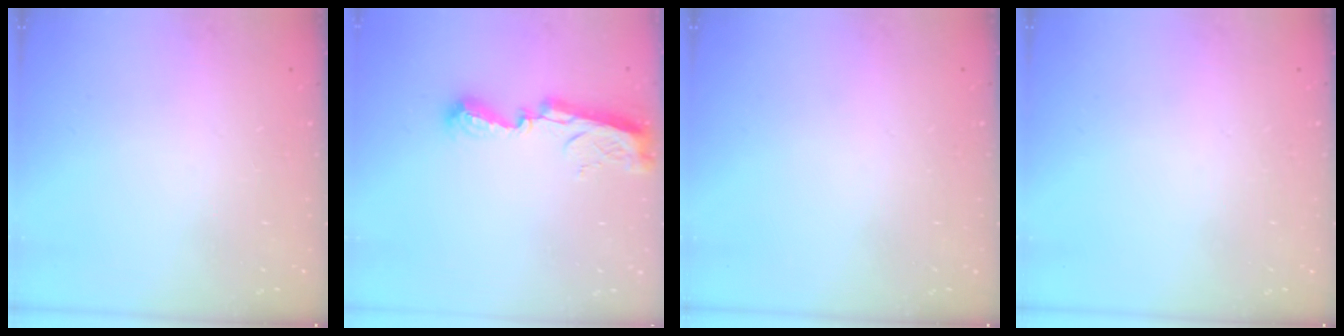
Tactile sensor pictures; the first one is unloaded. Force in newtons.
{"total": 9.1, "press": 9.1, "slide": 0.6}
{"total": 0.0}
{"total": 0.0}